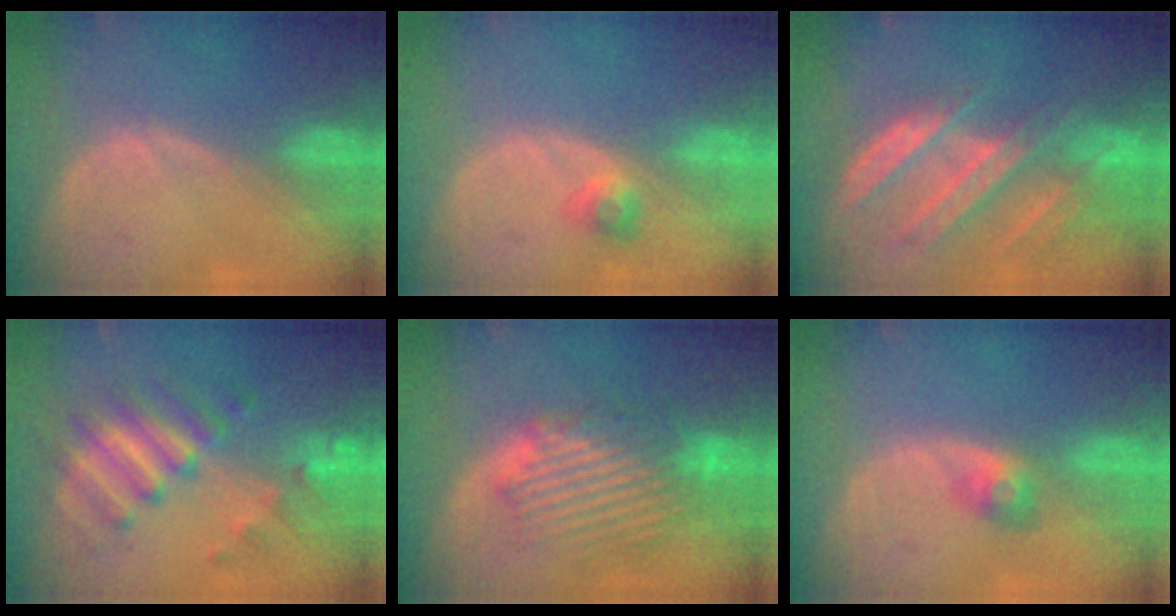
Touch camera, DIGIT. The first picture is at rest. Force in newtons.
{"total": 2.4, "press": 2.1, "slide": 1.2}
{"total": 9.0, "press": 8.1, "slide": 4.0}
{"total": 8.0, "press": 8.0, "slide": 0.2}
{"total": 8.5, "press": 8.1, "slide": 2.5}
{"total": 3.0, "press": 2.6, "slide": 1.4}